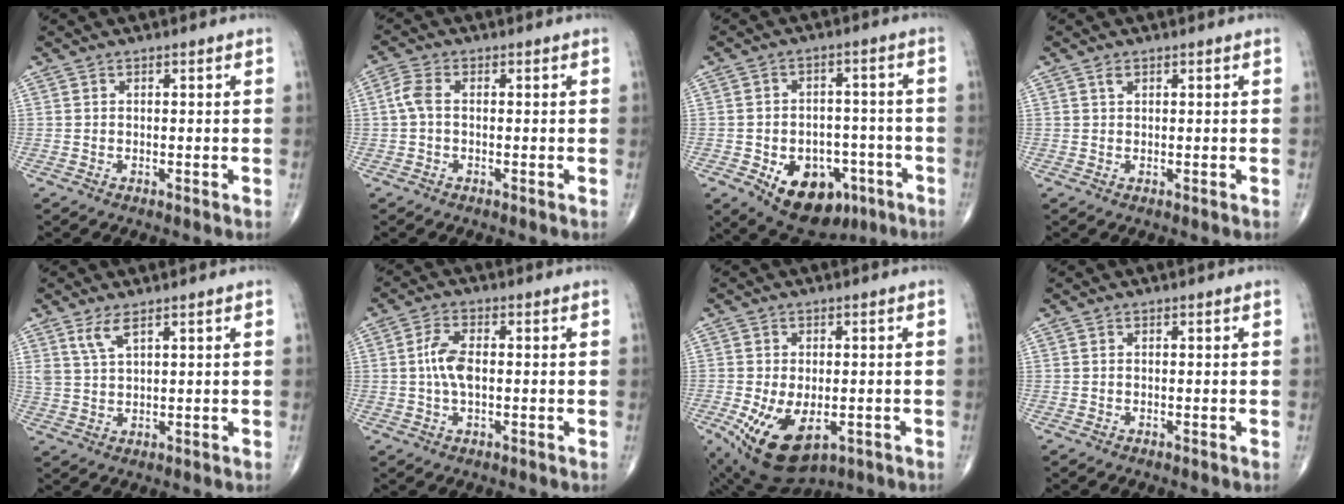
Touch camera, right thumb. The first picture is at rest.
{"total": 3.3, "force": [-0.1, 1.8, 2.7], "torque": [-0.067, 0.008, -0.009]}
{"total": 14.4, "force": [-6.6, 9.5, 8.5], "torque": [-0.091, 0.036, -0.086]}
{"total": 1.0, "force": [0.6, 0.5, 0.5], "torque": [-0.005, 0.001, 0.010]}
{"total": 3.8, "force": [2.4, 1.1, 2.7], "torque": [-0.059, -0.012, 0.055]}
{"total": 5.5, "force": [0.0, 2.6, 4.9], "torque": [-0.107, 0.009, -0.004]}
{"total": 11.8, "force": [-4.1, 6.6, 8.9], "torque": [-0.159, -0.007, -0.050]}
{"total": 0.0}